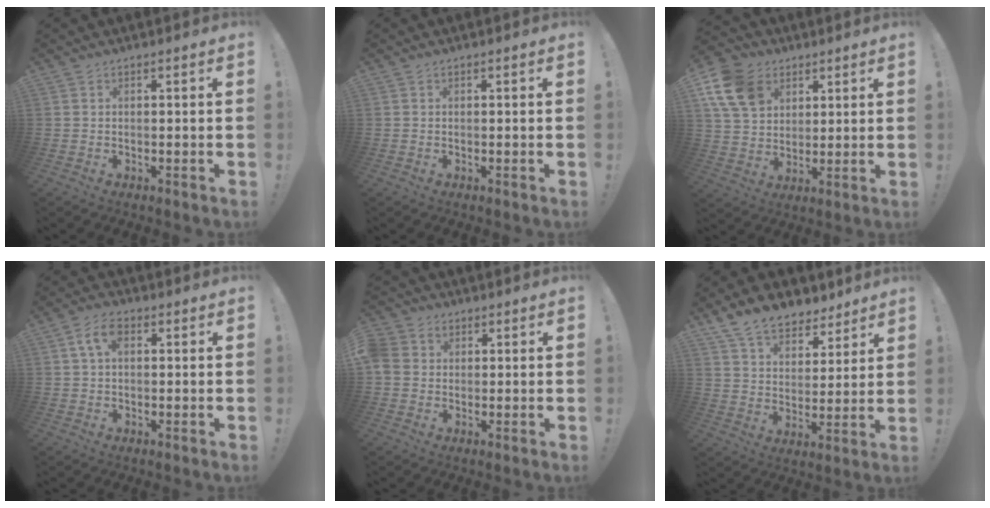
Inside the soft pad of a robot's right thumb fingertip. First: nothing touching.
{"total": 0.0}
{"total": 14.9, "force": [6.5, 11.3, 7.2], "torque": [-0.125, -0.023, 0.132]}
{"total": 6.1, "force": [1.6, 3.5, 4.8], "torque": [-0.087, 0.011, 0.031]}
{"total": 5.1, "force": [0.7, 4.7, 1.9], "torque": [-0.052, 0.005, 0.013]}
{"total": 11.5, "force": [9.1, 6.0, 3.6], "torque": [-0.065, -0.063, 0.174]}